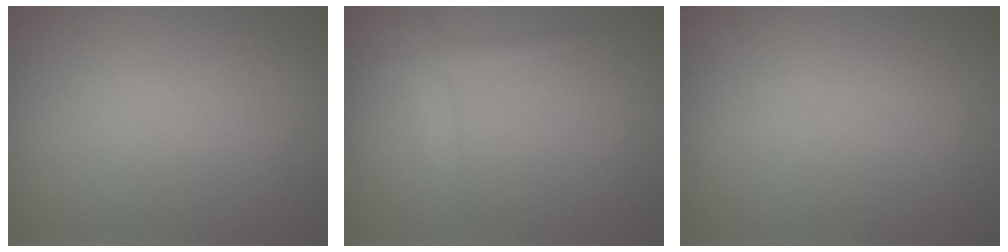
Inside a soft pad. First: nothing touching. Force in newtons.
{"total": 1.6, "press": 1.6, "slide": 0.1}
{"total": 0.0}